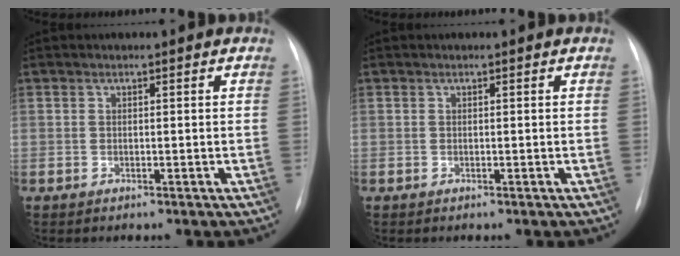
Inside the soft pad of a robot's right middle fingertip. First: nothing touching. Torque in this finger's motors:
{"motor_torque": [0.00, 0.00, -0.01, 0.00]}